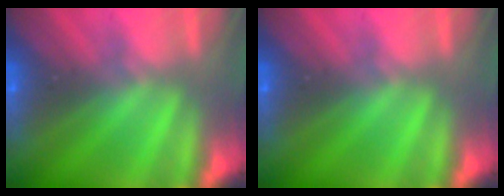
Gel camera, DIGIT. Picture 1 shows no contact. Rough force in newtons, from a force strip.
{"total": 0.0}